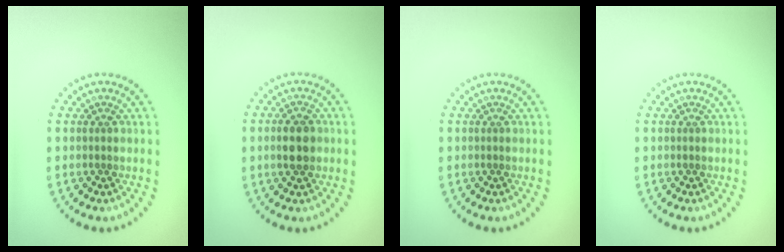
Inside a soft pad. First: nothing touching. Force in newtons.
{"total": 2.8, "press": 2.8, "slide": 0.2}
{"total": 0.0}
{"total": 0.0}